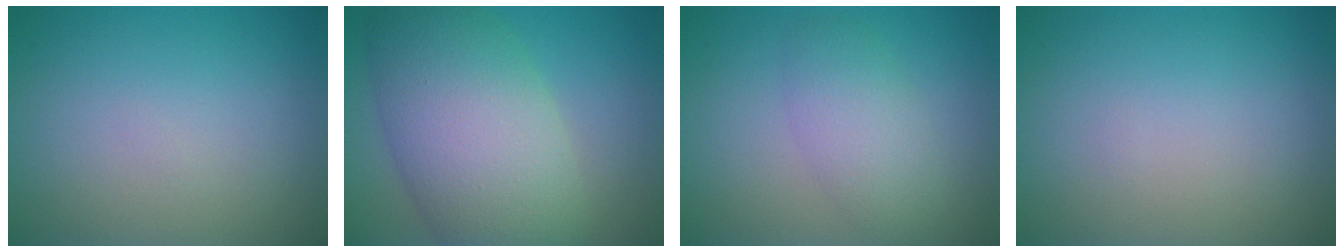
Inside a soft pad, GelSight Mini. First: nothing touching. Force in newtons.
{"total": 11.1, "press": 11.1, "slide": 0.6}
{"total": 3.5, "press": 3.5, "slide": 0.4}
{"total": 0.0}